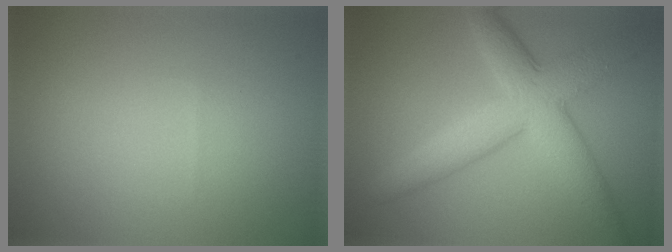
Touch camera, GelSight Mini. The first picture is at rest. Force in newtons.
{"total": 6.7, "press": 6.7, "slide": 0.1}